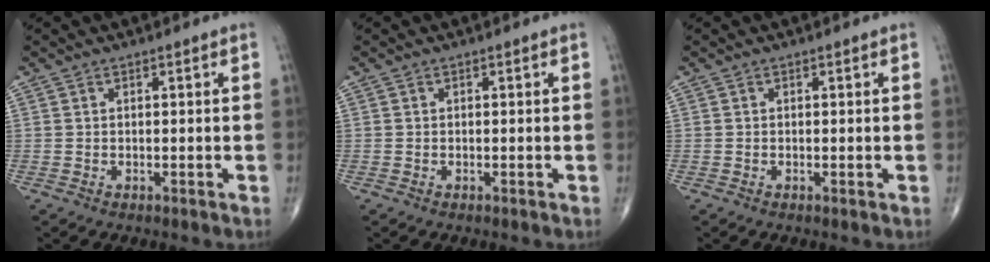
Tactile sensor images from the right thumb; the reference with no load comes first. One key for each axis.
{"total": 0.0}
{"total": 0.0}